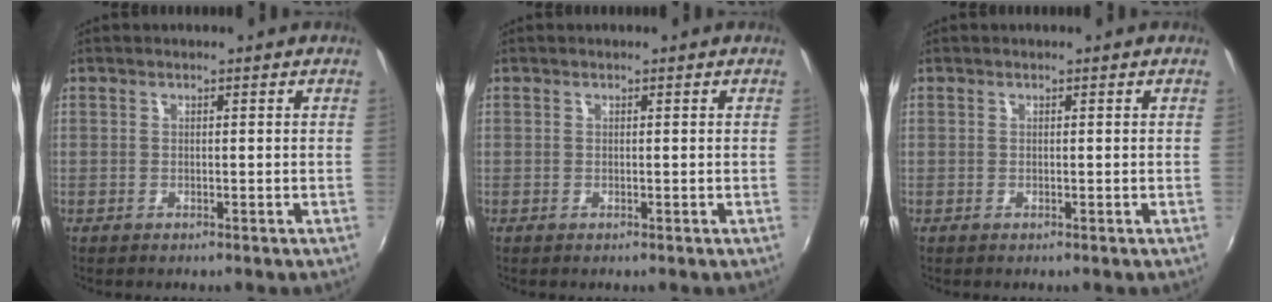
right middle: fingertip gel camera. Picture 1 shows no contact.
{"total": 0.0}
{"total": 0.0}